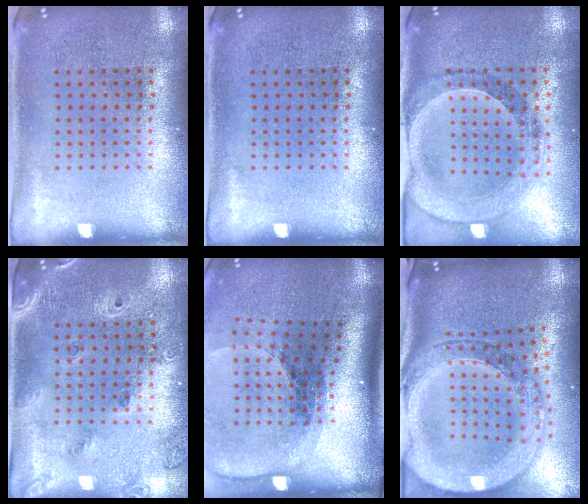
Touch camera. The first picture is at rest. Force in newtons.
{"total": 0.0}
{"total": 1.4, "press": 1.4, "slide": 0.3}
{"total": 1.6, "press": 1.5, "slide": 0.7}
{"total": 2.6, "press": 1.8, "slide": 1.8}
{"total": 3.9, "press": 3.0, "slide": 2.5}